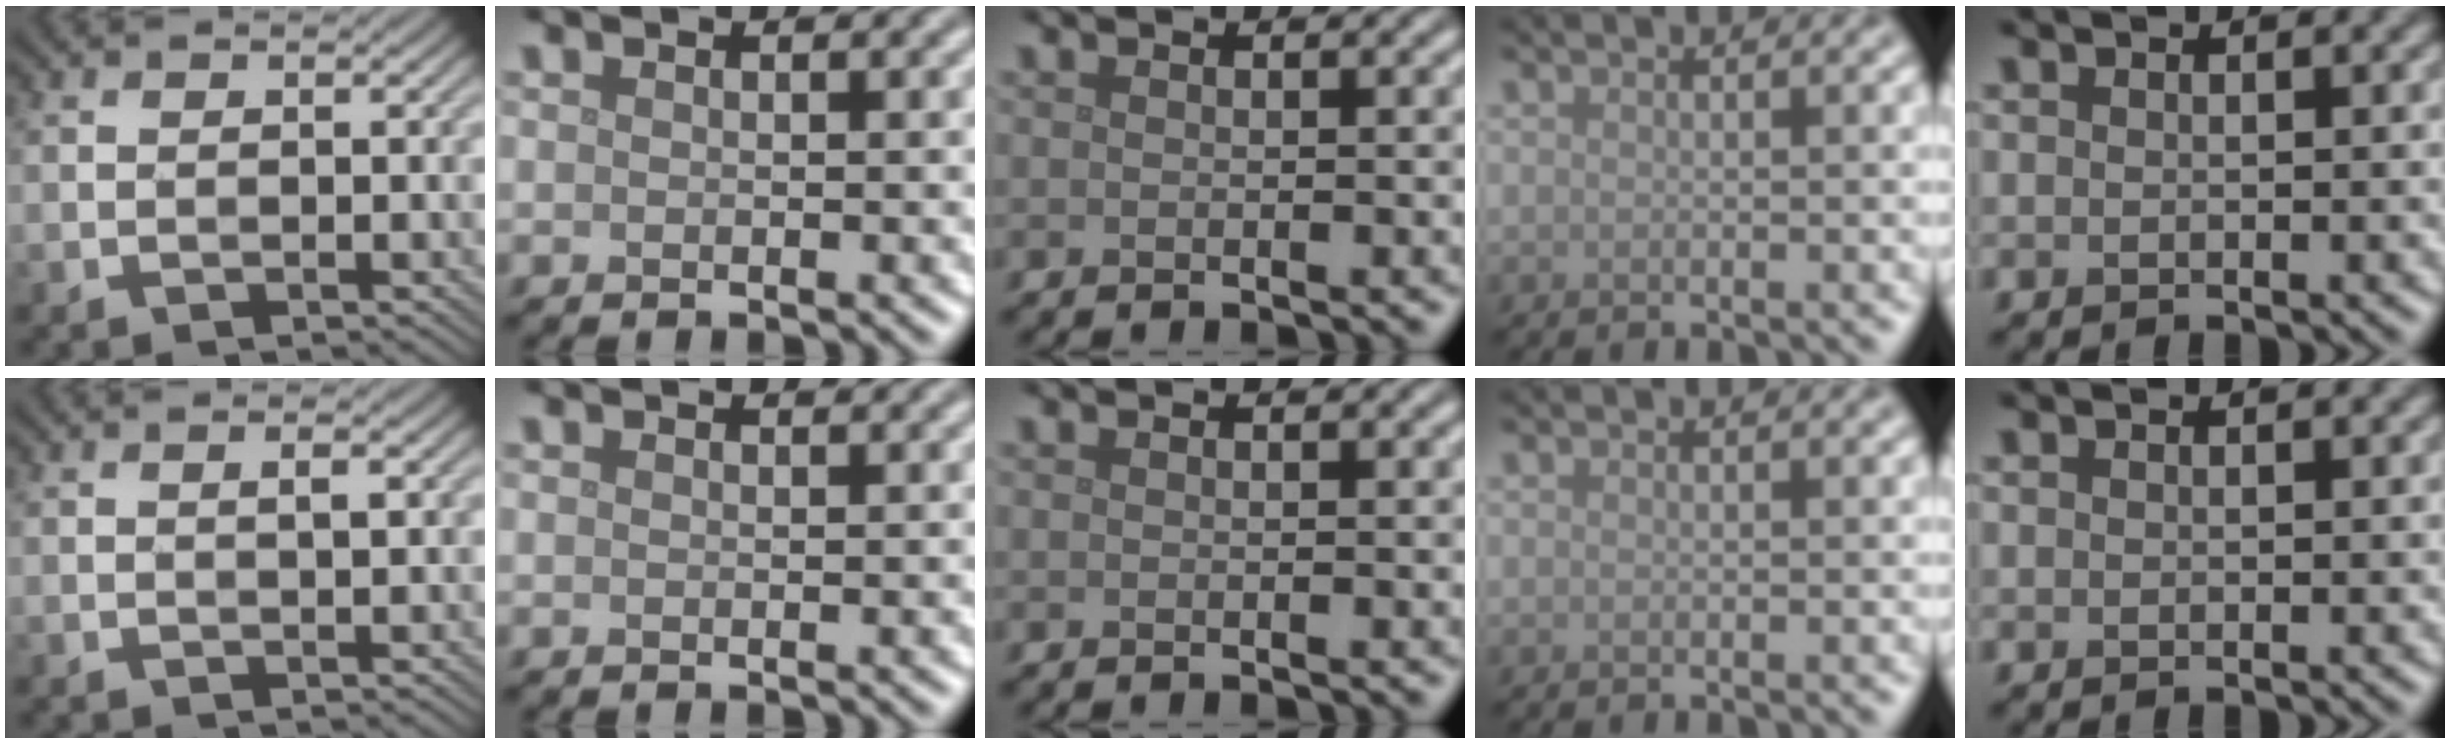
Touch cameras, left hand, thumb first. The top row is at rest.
{"thumb": {"total": 1.1, "force": [0.2, 0.2, 1.1], "torque": [-0.018, 0.002, 0.004]}, "index": {"total": 0.9, "force": [0.9, 0.0, 0.2], "torque": [-0.006, -0.003, 0.010]}}